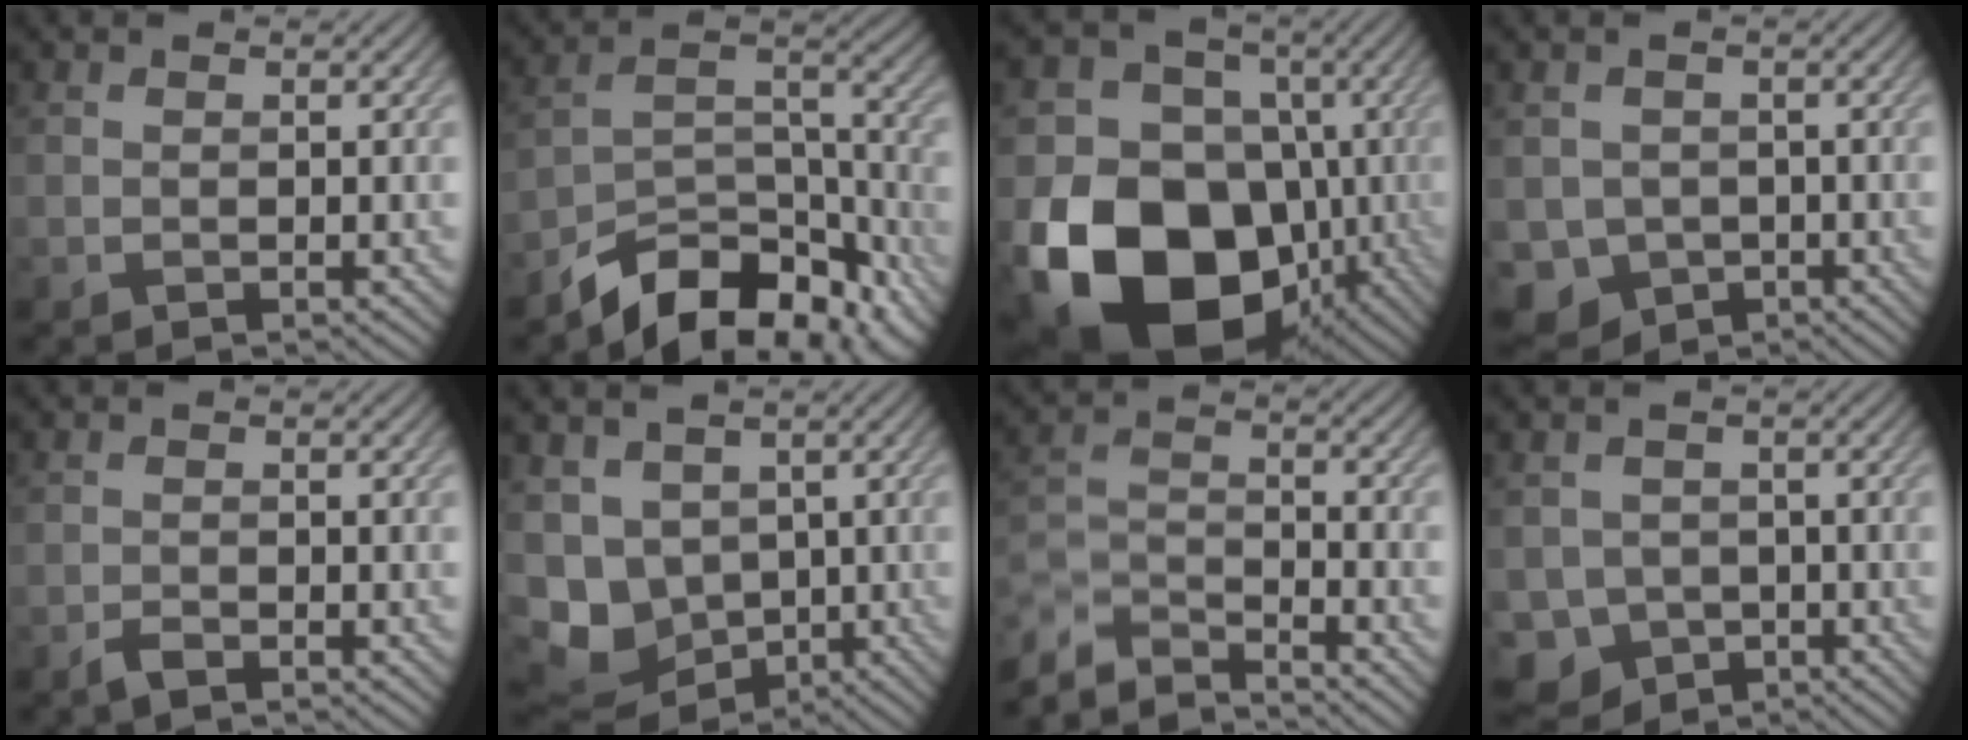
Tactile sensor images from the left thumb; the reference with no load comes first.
{"total": 11.6, "force": [-8.7, 4.7, 6.1], "torque": [-0.089, -0.006, -0.158]}
{"total": 20.3, "force": [-7.2, 15.7, 10.7], "torque": [-0.213, -0.038, -0.123]}
{"total": 4.8, "force": [-1.5, 4.3, 1.6], "torque": [-0.046, -0.027, -0.025]}
{"total": 1.3, "force": [-1.0, 0.3, 0.8], "torque": [-0.017, 0.000, -0.022]}
{"total": 9.2, "force": [-0.5, 7.6, 5.2], "torque": [-0.138, -0.021, -0.002]}
{"total": 7.1, "force": [-6.5, 1.4, 2.4], "torque": [-0.048, -0.002, -0.131]}
{"total": 5.2, "force": [-2.1, 4.4, 1.7], "torque": [-0.042, -0.025, -0.037]}